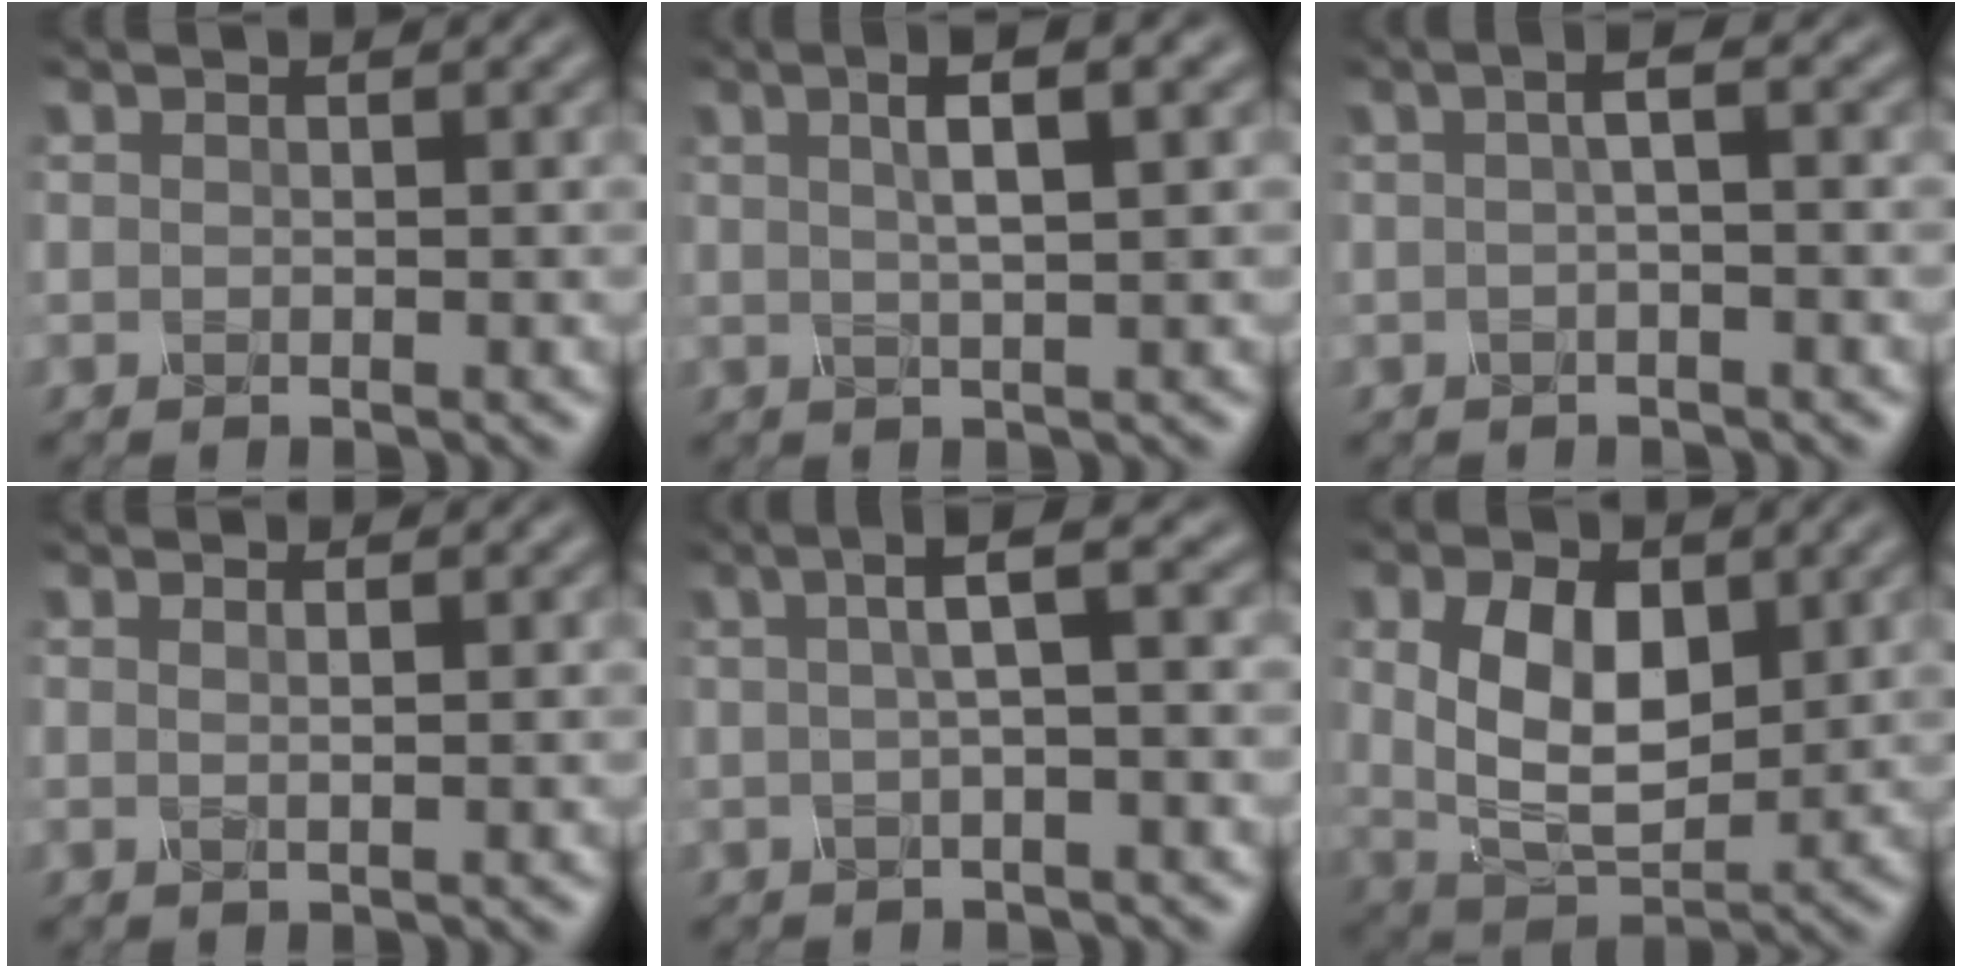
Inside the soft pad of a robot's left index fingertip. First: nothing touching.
{"total": 4.4, "force": [1.4, 0.9, 4.0], "torque": [-0.067, 0.010, 0.027]}
{"total": 2.5, "force": [0.2, 0.9, 2.3], "torque": [-0.025, 0.011, -0.006]}
{"total": 1.5, "force": [0.7, 0.6, 1.2], "torque": [-0.004, 0.003, -0.006]}
{"total": 3.4, "force": [0.4, 0.6, 3.3], "torque": [-0.059, 0.013, 0.011]}
{"total": 6.5, "force": [1.1, 3.9, 5.2], "torque": [-0.106, -0.006, 0.031]}